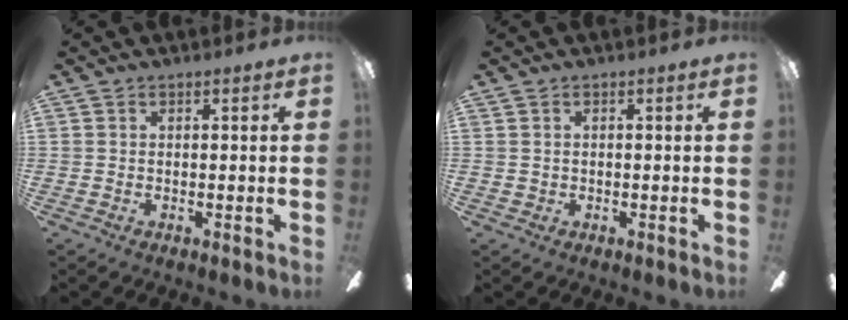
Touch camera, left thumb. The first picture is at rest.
{"total": 0.7, "force": [0.1, 0.6, 0.0], "torque": [0.000, 0.006, 0.001]}